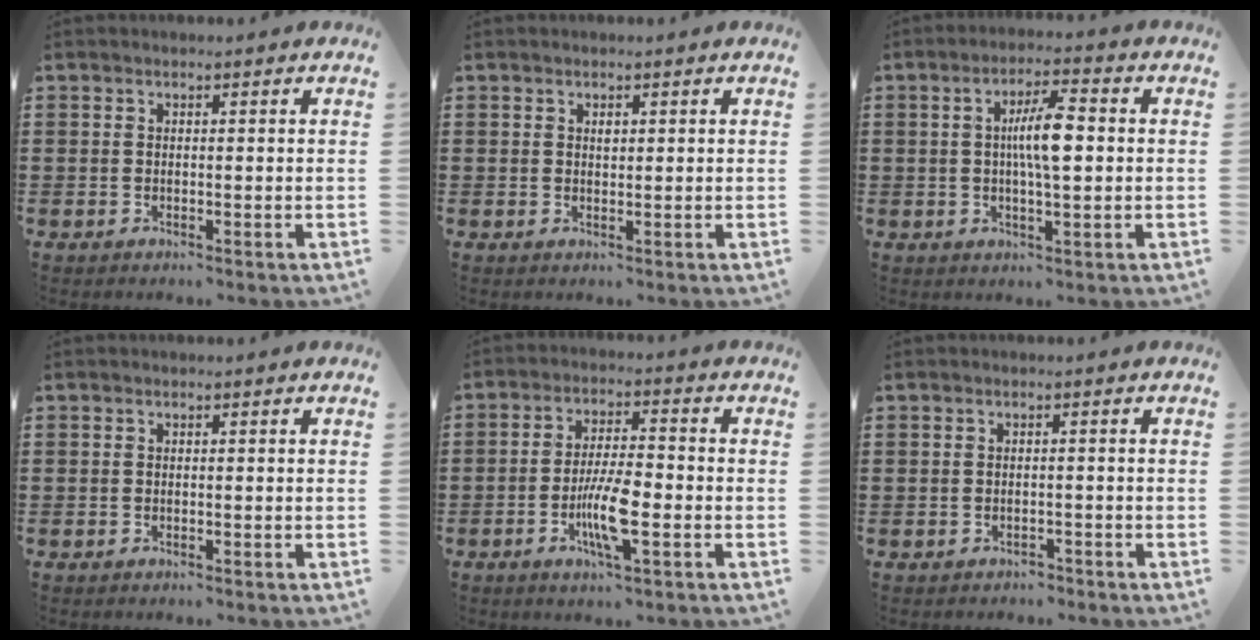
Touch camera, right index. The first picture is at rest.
{"total": 0.8, "force": [0.4, 0.5, 0.5], "torque": [-0.012, 0.003, 0.007]}
{"total": 6.9, "force": [0.5, 1.6, 6.7], "torque": [-0.124, 0.007, 0.005]}
{"total": 0.0}
{"total": 7.9, "force": [-2.6, 1.7, 7.2], "torque": [-0.142, -0.009, -0.049]}
{"total": 1.2, "force": [-1.0, 0.6, 0.0], "torque": [-0.003, 0.004, -0.024]}